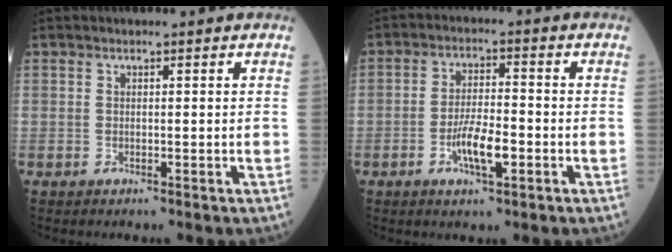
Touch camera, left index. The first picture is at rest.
{"total": 6.0, "force": [-2.3, 1.4, 5.3], "torque": [-0.104, -0.001, -0.043]}